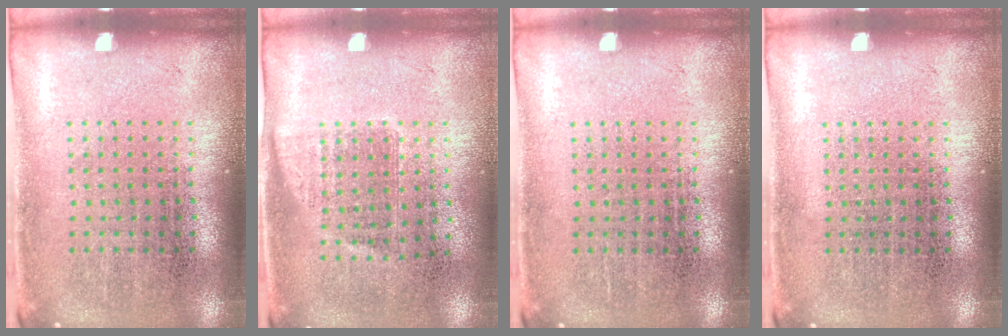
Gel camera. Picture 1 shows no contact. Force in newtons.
{"total": 0.8, "press": 0.7, "slide": 0.4}
{"total": 0.0}
{"total": 0.0}